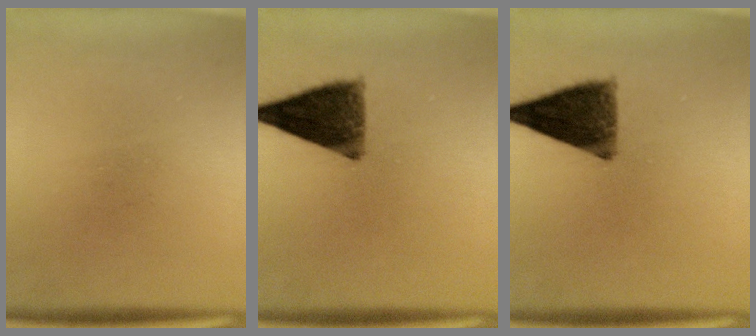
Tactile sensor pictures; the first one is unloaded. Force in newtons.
{"total": 10.3}
{"total": 10.3}